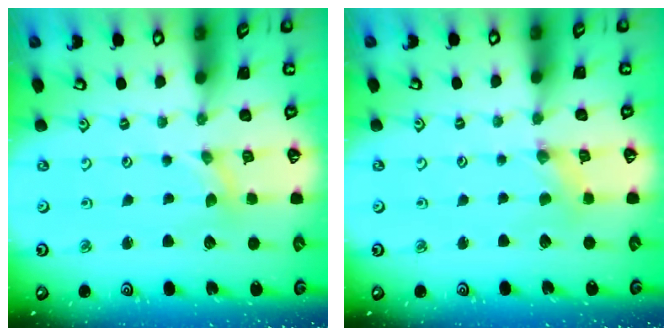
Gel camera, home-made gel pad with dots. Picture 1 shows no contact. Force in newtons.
{"total": 1.5, "press": 1.4, "slide": 0.2}